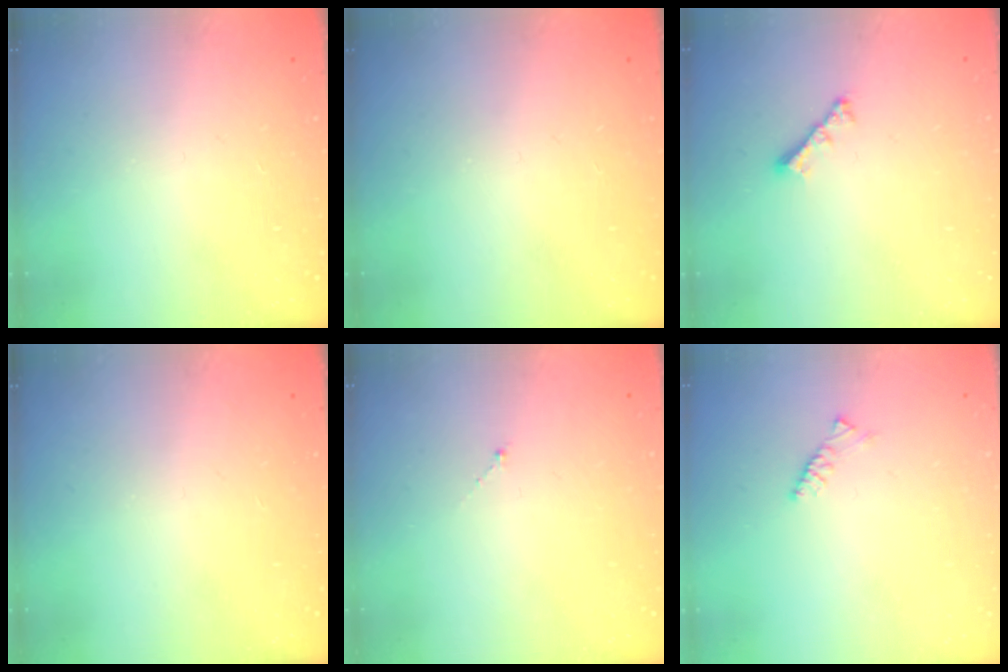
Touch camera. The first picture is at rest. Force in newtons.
{"total": 0.0}
{"total": 2.8, "press": 2.7, "slide": 0.6}
{"total": 0.0}
{"total": 0.0}
{"total": 2.4, "press": 2.3, "slide": 0.6}